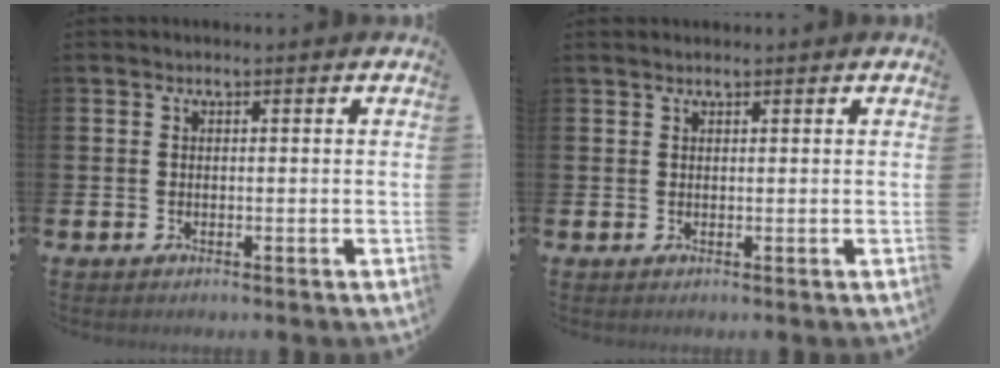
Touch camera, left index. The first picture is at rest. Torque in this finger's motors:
{"motor_torque": [1.05, -1.09, 0.28, 0.02]}